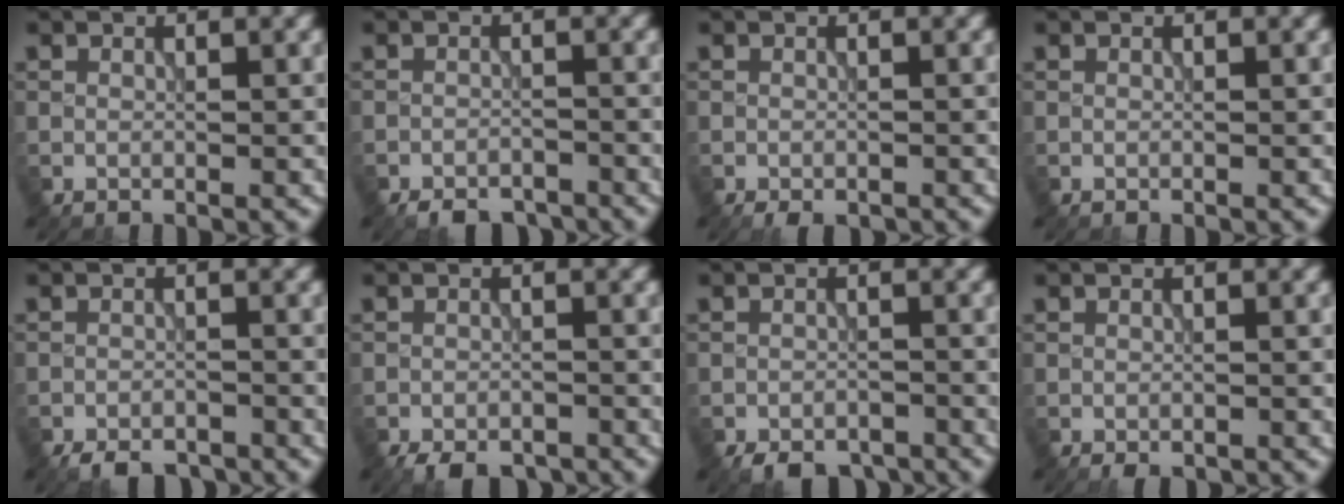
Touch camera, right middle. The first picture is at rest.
{"total": 3.5, "force": [-3.0, 1.3, 1.2], "torque": [-0.014, -0.006, -0.052]}
{"total": 1.9, "force": [-1.5, 0.6, 0.9], "torque": [-0.012, -0.003, -0.021]}
{"total": 0.0}
{"total": 3.9, "force": [-3.3, 1.3, 1.5], "torque": [-0.021, -0.007, -0.058]}
{"total": 4.3, "force": [-3.6, 1.5, 1.7], "torque": [-0.026, -0.010, -0.061]}
{"total": 4.2, "force": [-3.5, 1.7, 1.5], "torque": [-0.019, -0.009, -0.058]}
{"total": 1.6, "force": [-1.3, 0.5, 0.7], "torque": [-0.009, -0.003, -0.018]}